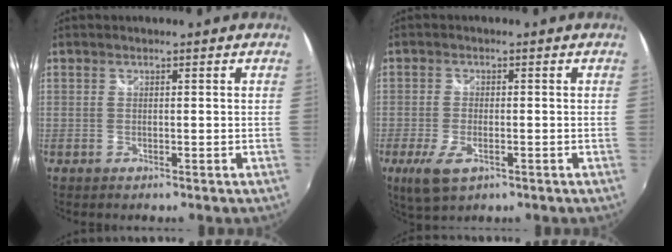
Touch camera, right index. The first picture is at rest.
{"total": 6.1, "force": [-2.9, 2.8, 4.6], "torque": [-0.107, -0.017, -0.052]}